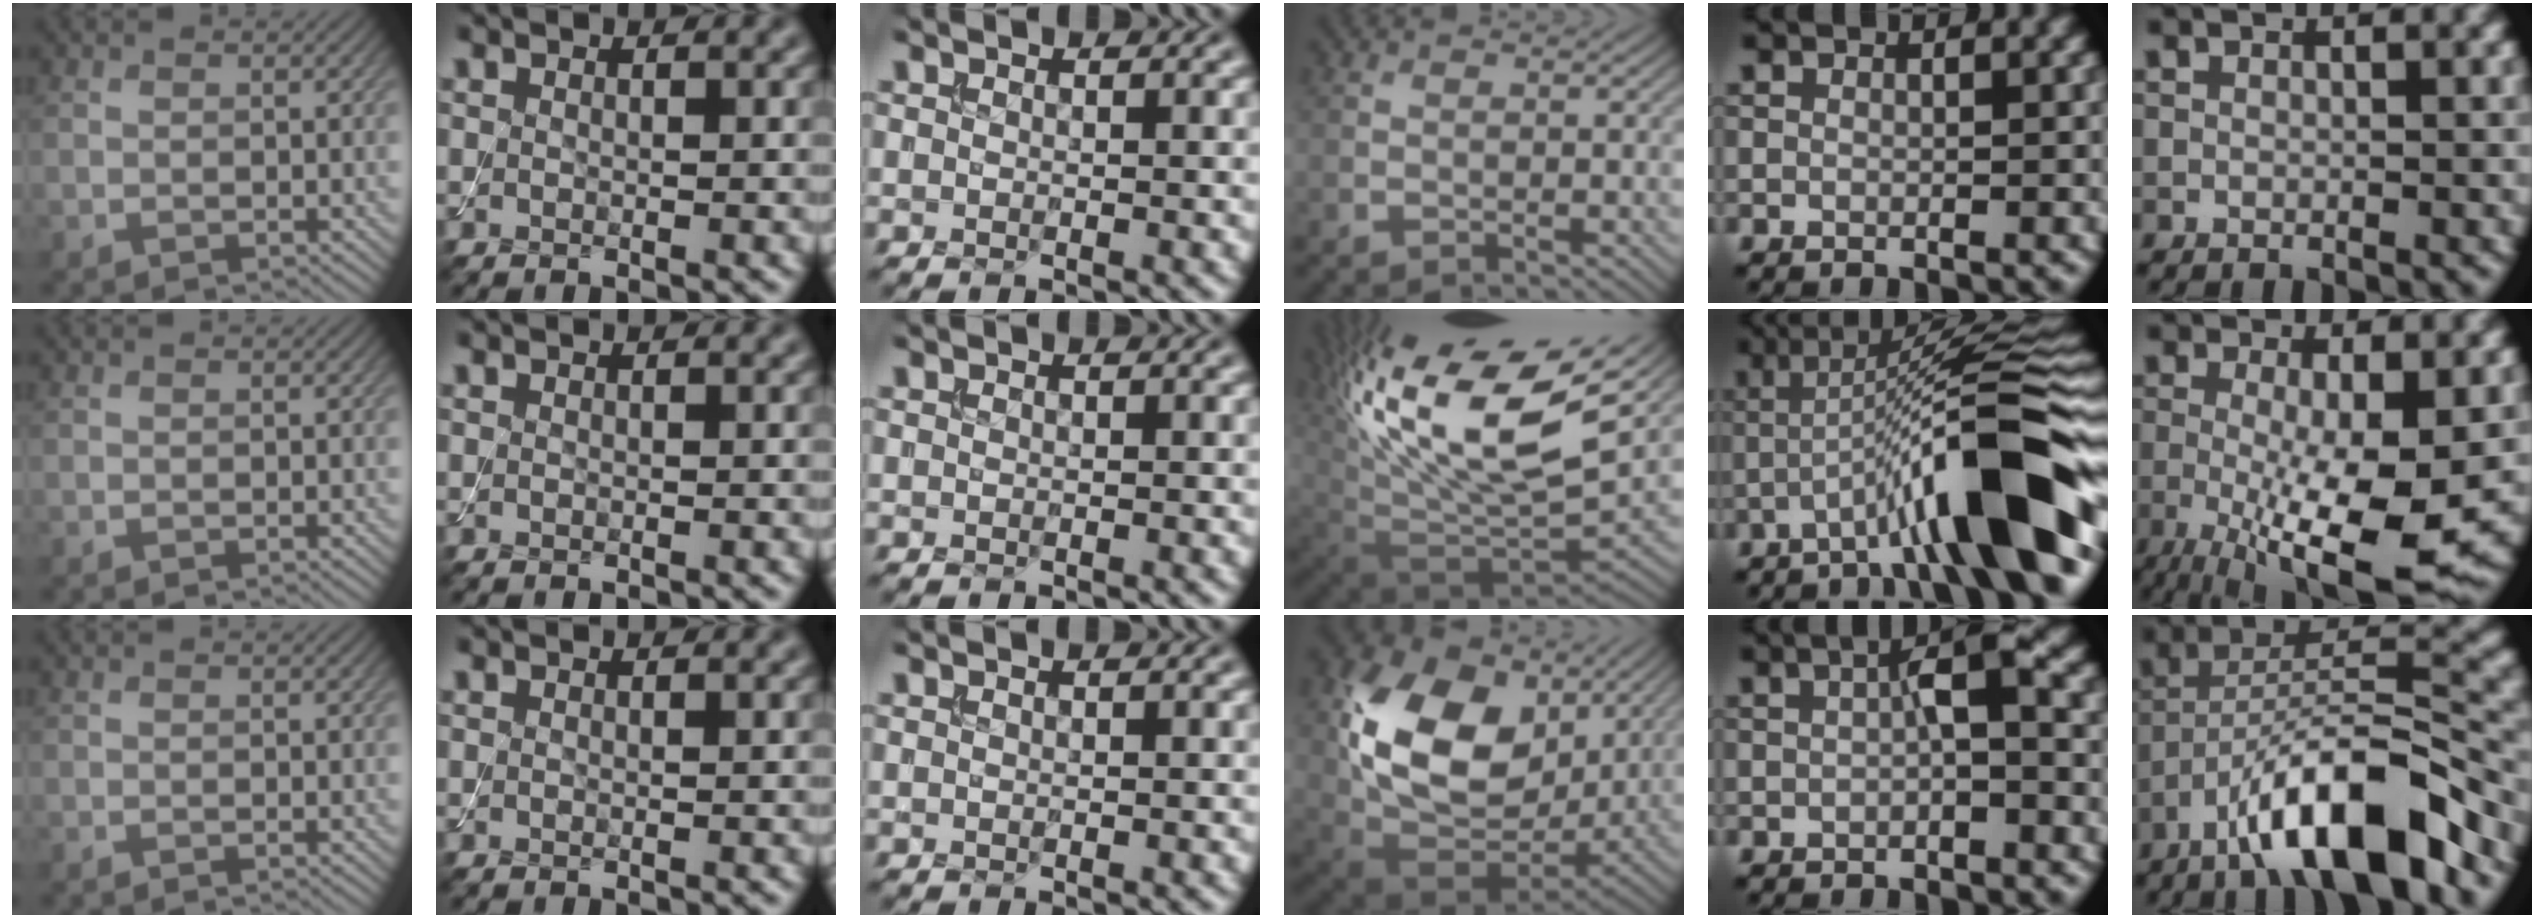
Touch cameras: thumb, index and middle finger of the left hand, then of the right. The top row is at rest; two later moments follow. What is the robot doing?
{"motion": "assemble", "object": "toy tower of hanoi"}